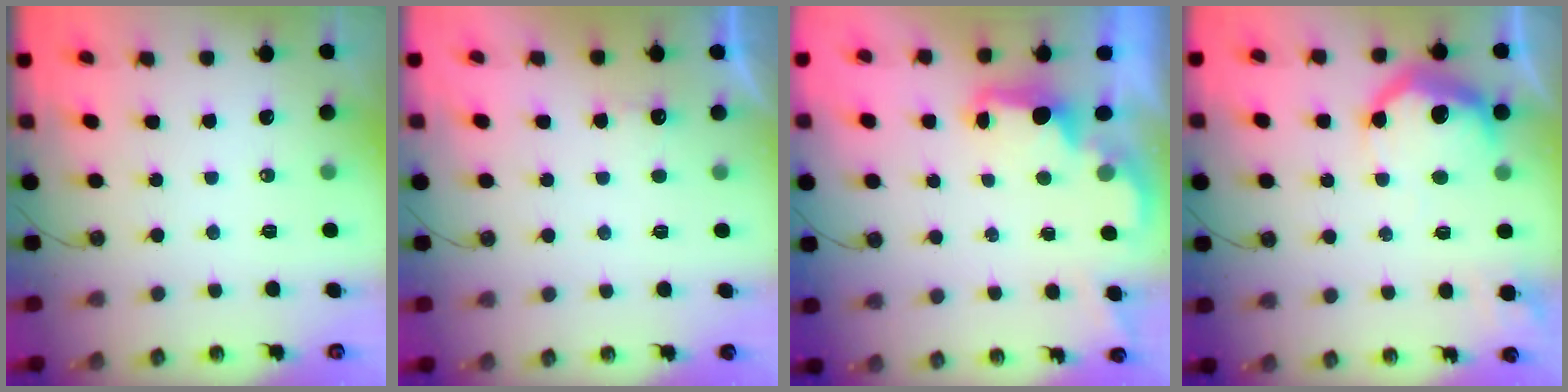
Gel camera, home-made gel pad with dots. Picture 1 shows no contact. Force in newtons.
{"total": 1.9, "press": 1.8, "slide": 0.8}
{"total": 2.2, "press": 2.1, "slide": 0.8}
{"total": 13.1, "press": 13.1, "slide": 0.8}